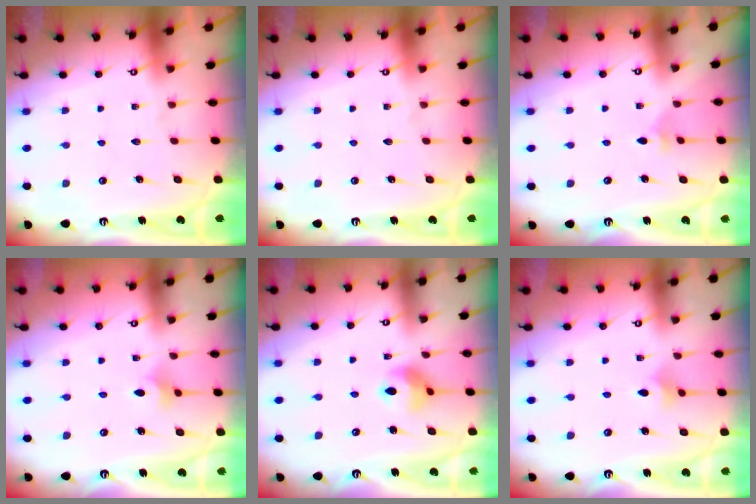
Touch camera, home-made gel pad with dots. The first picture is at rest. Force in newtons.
{"total": 0.0}
{"total": 1.9, "press": 1.9, "slide": 0.3}
{"total": 3.0, "press": 2.9, "slide": 0.7}
{"total": 8.0, "press": 7.9, "slide": 0.8}
{"total": 3.4, "press": 3.3, "slide": 0.8}